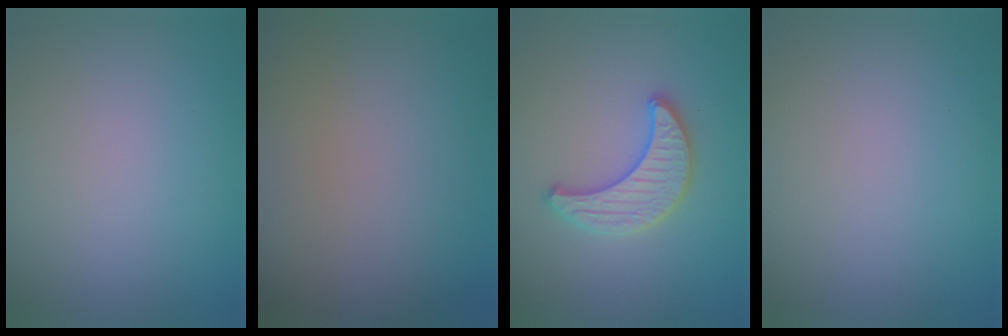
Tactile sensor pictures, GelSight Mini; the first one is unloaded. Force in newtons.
{"total": 0.0}
{"total": 3.4, "press": 3.4, "slide": 0.2}
{"total": 0.0}